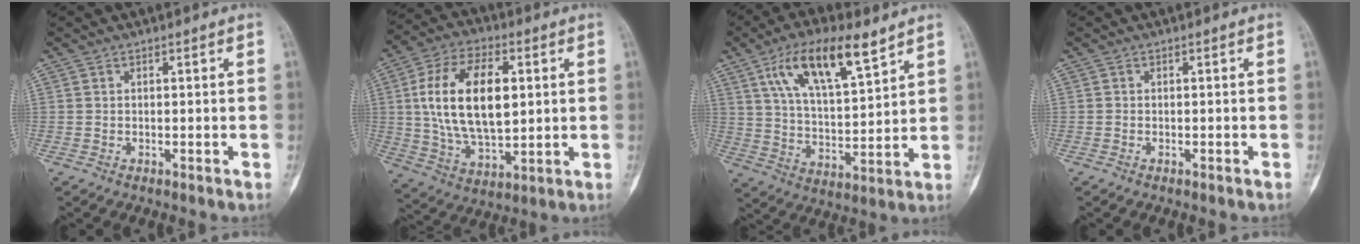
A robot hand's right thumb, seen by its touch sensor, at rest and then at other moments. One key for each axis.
{"total": 19.2, "fx": 2.9, "fy": 10.4, "fz": 15.9, "tx": -0.274, "ty": -0.001, "tz": 0.055}
{"total": 16.1, "fx": 9.0, "fy": 5.8, "fz": 12.1, "tx": -0.186, "ty": -0.029, "tz": 0.165}
{"total": 0.0}